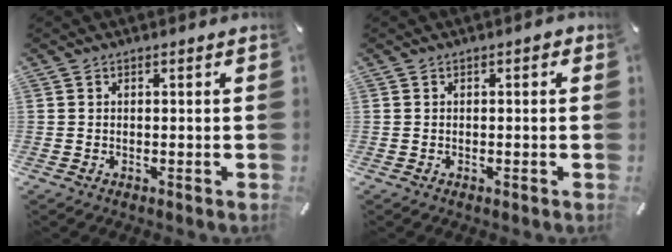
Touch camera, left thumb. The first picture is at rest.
{"total": 0.8, "force": [-0.2, 0.4, 0.6], "torque": [-0.010, 0.002, -0.004]}